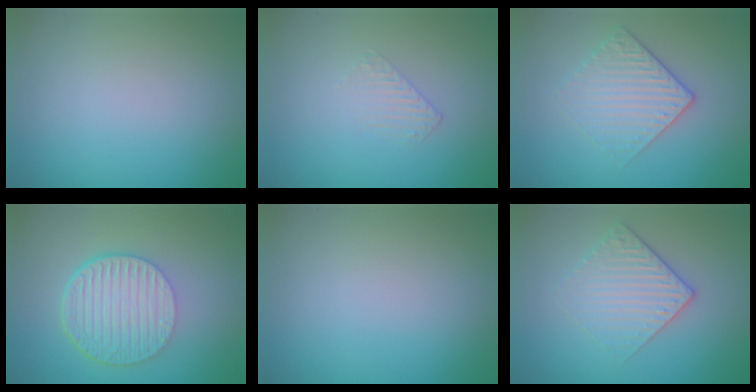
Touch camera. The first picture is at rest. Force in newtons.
{"total": 0.9, "press": 0.2, "slide": 0.9}
{"total": 2.9, "press": 2.6, "slide": 1.2}
{"total": 6.4, "press": 4.4, "slide": 4.7}
{"total": 0.0}
{"total": 2.9, "press": 2.6, "slide": 1.2}